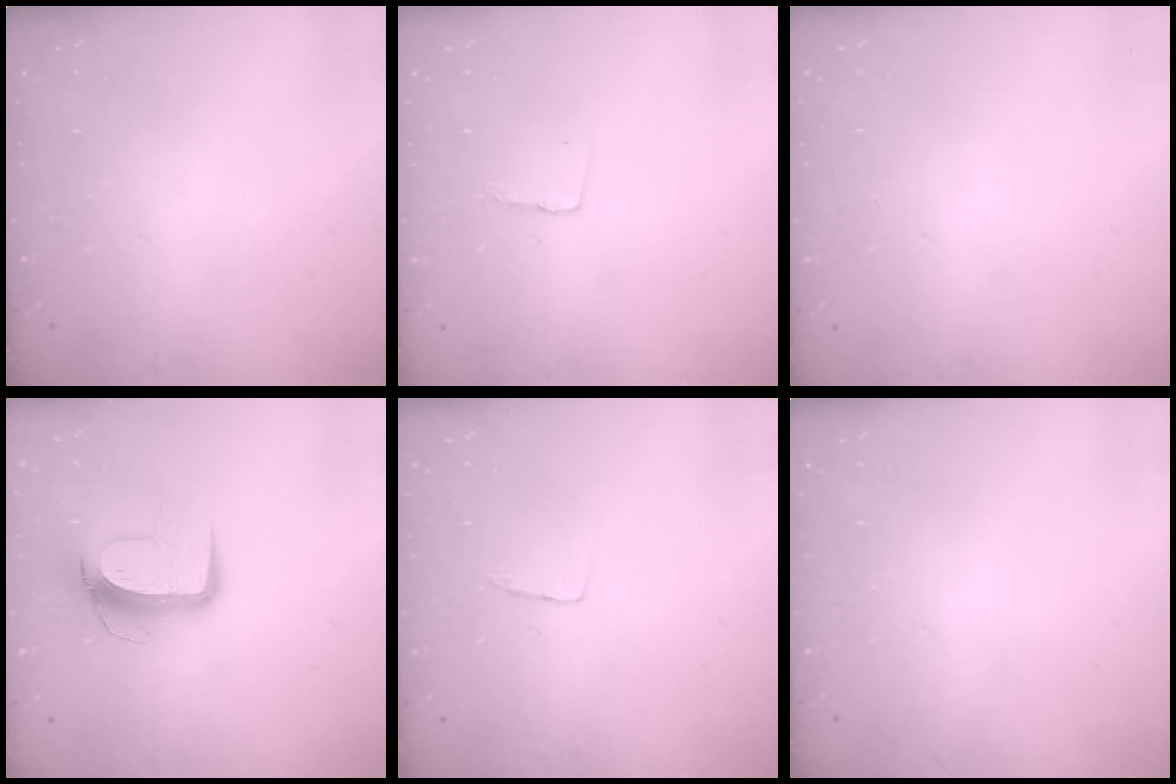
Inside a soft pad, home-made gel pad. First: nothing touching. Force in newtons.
{"total": 3.6, "press": 3.6, "slide": 0.4}
{"total": 0.0}
{"total": 10.3, "press": 10.3, "slide": 0.8}
{"total": 3.2, "press": 3.2, "slide": 0.2}
{"total": 0.0}